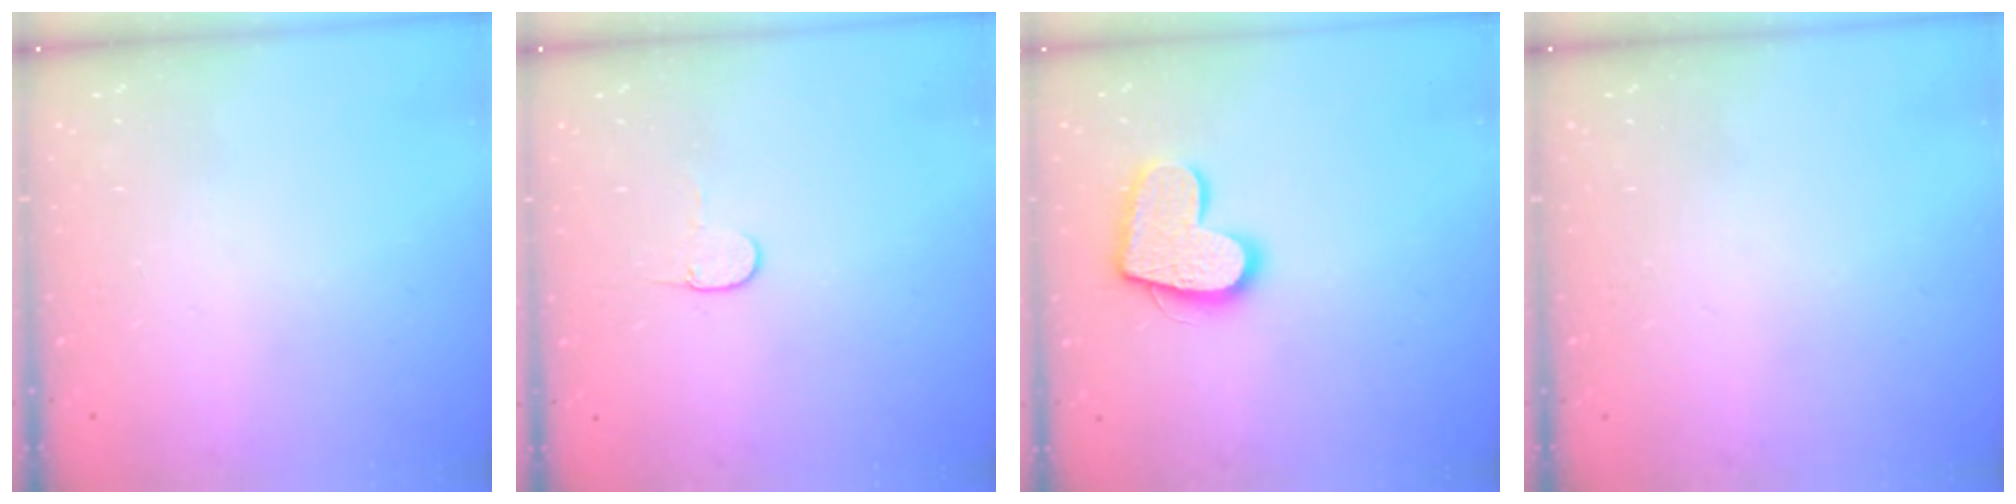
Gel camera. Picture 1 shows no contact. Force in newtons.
{"total": 3.2, "press": 3.2, "slide": 0.3}
{"total": 14.3, "press": 14.3, "slide": 1.1}
{"total": 0.0}